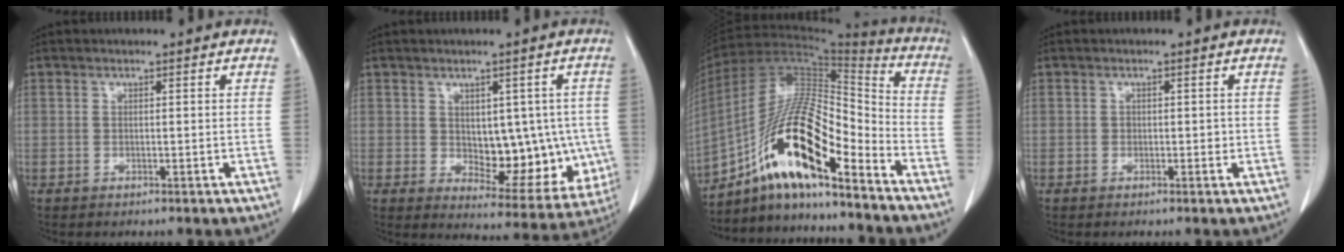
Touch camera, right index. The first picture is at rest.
{"total": 12.1, "force": [-0.2, 6.6, 10.1], "torque": [-0.115, 0.004, 0.023]}
{"total": 17.7, "force": [-10.4, 3.3, 13.9], "torque": [-0.269, 0.017, -0.183]}
{"total": 1.2, "force": [-0.1, 0.9, 0.7], "torque": [-0.008, 0.002, -0.001]}